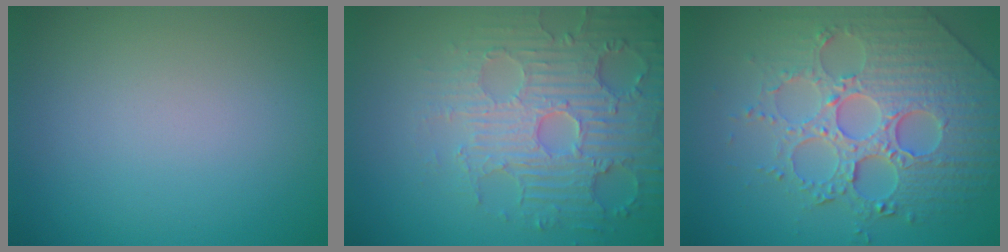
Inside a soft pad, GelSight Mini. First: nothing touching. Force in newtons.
{"total": 5.5, "press": 5.1, "slide": 2.0}
{"total": 7.1, "press": 5.9, "slide": 4.0}